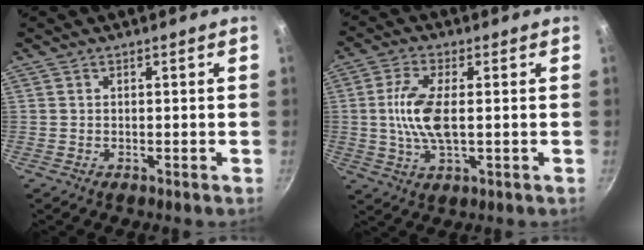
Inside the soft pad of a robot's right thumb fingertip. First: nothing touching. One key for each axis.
{"total": 9.0, "fx": 0.2, "fy": 3.7, "fz": 8.2, "tx": -0.174, "ty": 0.002, "tz": 0.001}